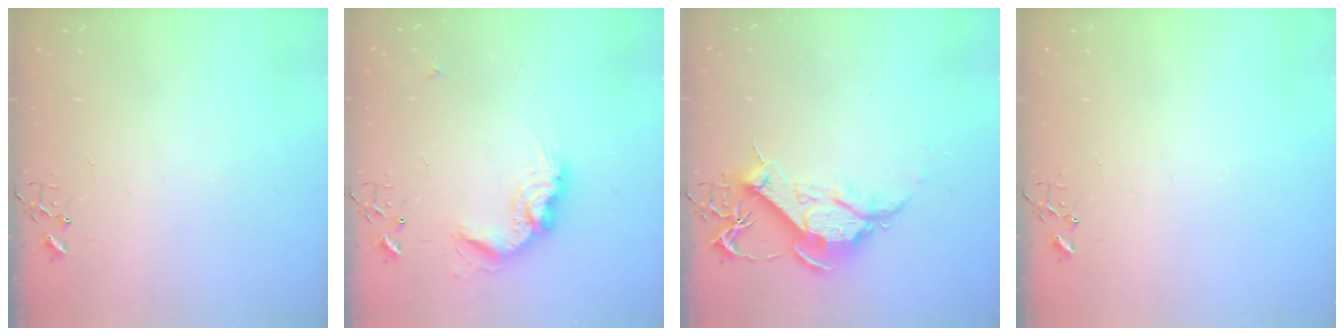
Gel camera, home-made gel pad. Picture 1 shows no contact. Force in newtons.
{"total": 15.0, "press": 15.0, "slide": 0.6}
{"total": 12.5, "press": 12.4, "slide": 1.3}
{"total": 0.0}